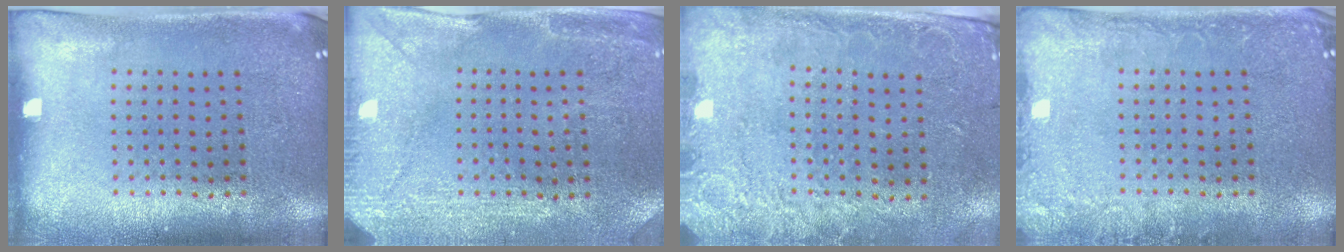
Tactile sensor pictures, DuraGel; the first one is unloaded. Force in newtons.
{"total": 2.8, "press": 2.7, "slide": 0.9}
{"total": 2.6, "press": 1.9, "slide": 1.8}
{"total": 2.2, "press": 2.1, "slide": 0.2}